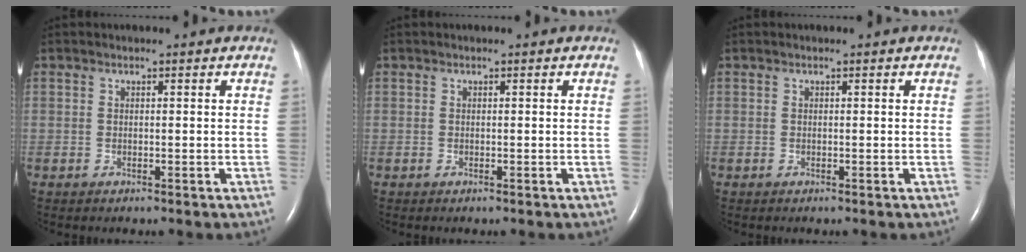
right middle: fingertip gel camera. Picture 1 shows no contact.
{"total": 0.0}
{"total": 0.0}